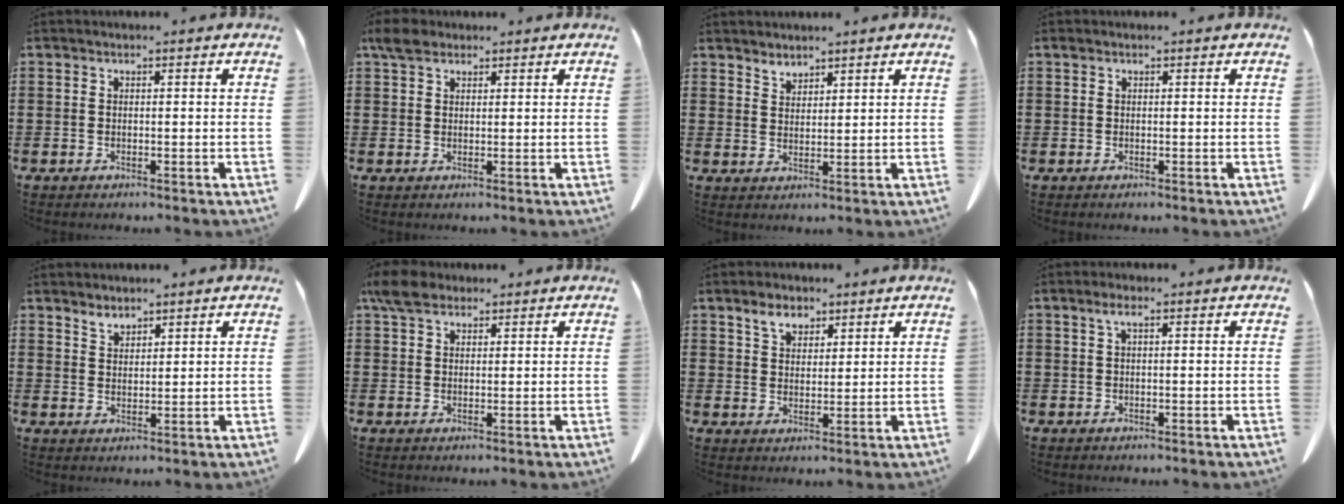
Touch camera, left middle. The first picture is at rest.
{"total": 3.3, "force": [2.4, 1.7, 1.4], "torque": [-0.028, 0.005, 0.044]}
{"total": 2.5, "force": [2.4, 0.6, 0.0], "torque": [-0.006, -0.005, 0.048]}
{"total": 0.0}
{"total": 2.2, "force": [2.1, 0.6, 0.3], "torque": [-0.011, -0.002, 0.042]}
{"total": 4.5, "force": [3.4, 2.3, 2.0], "torque": [-0.041, 0.002, 0.064]}
{"total": 4.3, "force": [3.1, 2.4, 1.7], "torque": [-0.046, 0.010, 0.059]}
{"total": 1.7, "force": [0.6, 0.4, 1.6], "torque": [-0.033, 0.003, 0.011]}